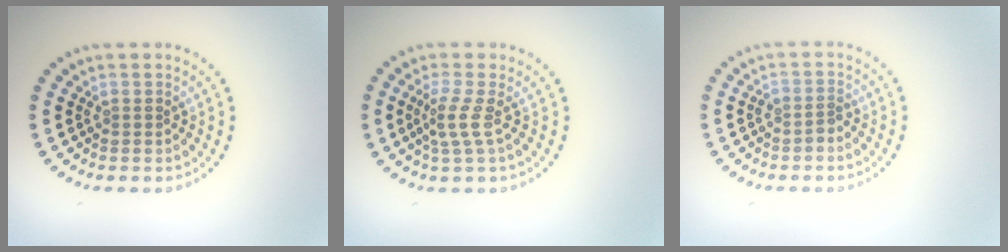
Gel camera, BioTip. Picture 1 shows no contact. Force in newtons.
{"total": 2.1, "press": 1.5, "slide": 1.5}
{"total": 1.3, "press": 0.9, "slide": 0.9}